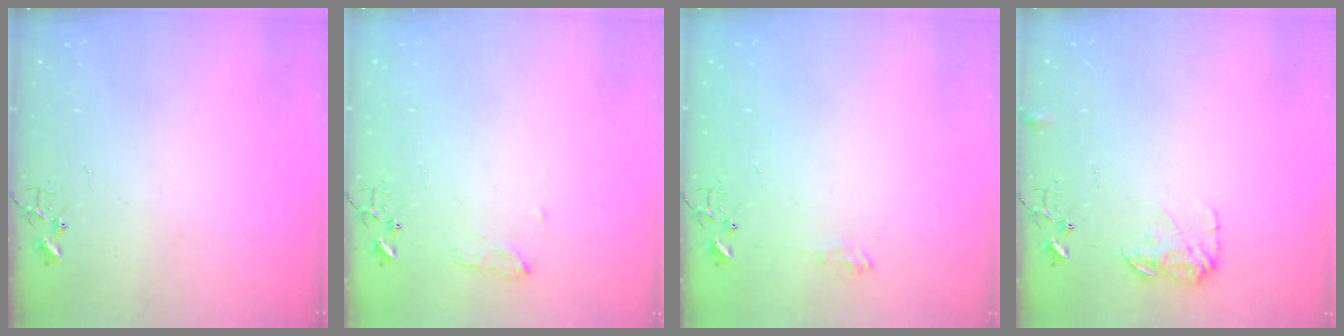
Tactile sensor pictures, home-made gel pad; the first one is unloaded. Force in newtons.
{"total": 8.1, "press": 8.1, "slide": 1.0}
{"total": 8.1, "press": 8.0, "slide": 0.9}
{"total": 8.4, "press": 8.4, "slide": 0.4}